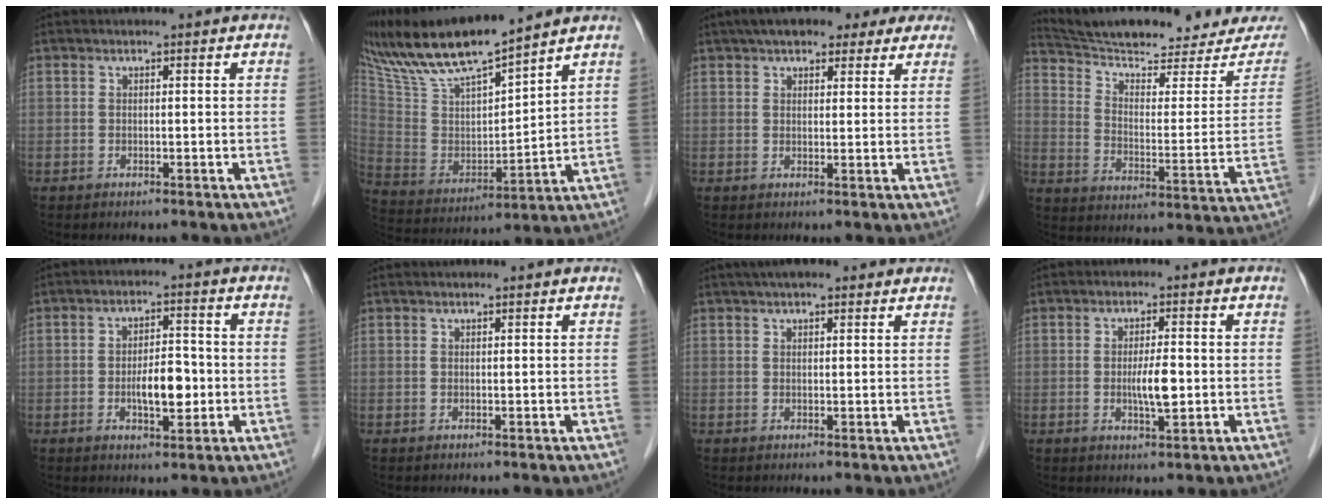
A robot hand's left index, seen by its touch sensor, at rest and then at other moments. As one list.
[{"total": 17.0, "force": [14.8, 1.3, 8.3], "torque": [-0.166, 0.002, 0.286]}, {"total": 12.2, "force": [9.5, 4.8, 6.1], "torque": [-0.072, 0.043, 0.123]}, {"total": 23.1, "force": [21.4, 3.9, 7.7], "torque": [-0.112, -0.043, 0.292]}, {"total": 5.6, "force": [-1.1, 2.1, 5.1], "torque": [-0.088, 0.003, -0.016]}, {"total": 2.0, "force": [1.9, 0.2, 0.6], "torque": [-0.010, 0.022, 0.025]}, {"total": 7.1, "force": [5.7, 1.8, 3.7], "torque": [-0.053, 0.036, 0.082]}, {"total": 3.8, "force": [-0.3, 0.6, 3.7], "torque": [-0.069, -0.004, -0.004]}]